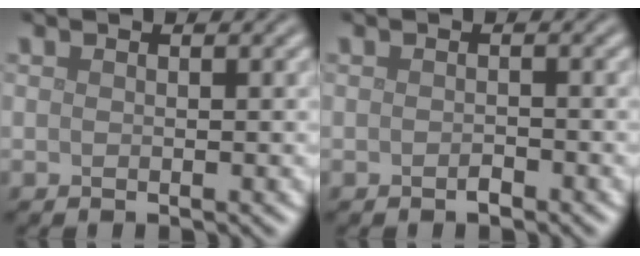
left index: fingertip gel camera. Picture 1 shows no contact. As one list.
[{"total": 0.8, "force": [-0.5, 0.3, 0.5], "torque": [-0.008, 0.000, -0.009]}]